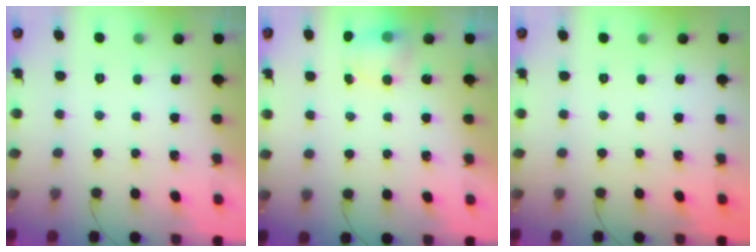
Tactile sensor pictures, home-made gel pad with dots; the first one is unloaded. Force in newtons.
{"total": 4.9, "press": 4.8, "slide": 0.7}
{"total": 0.0}